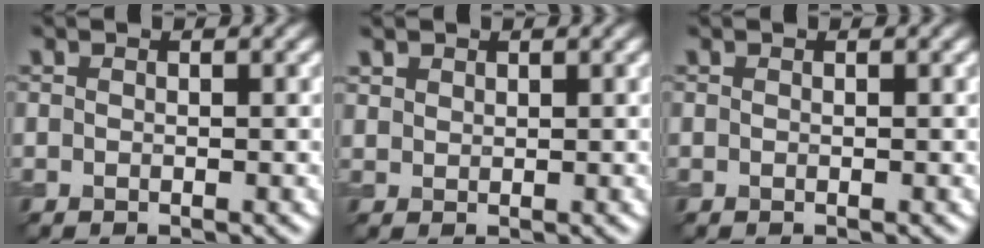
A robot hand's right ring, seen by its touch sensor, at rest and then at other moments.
{"total": 1.2, "force": [0.9, 0.8, 0.1], "torque": [-0.003, 0.001, 0.021]}
{"total": 0.0}